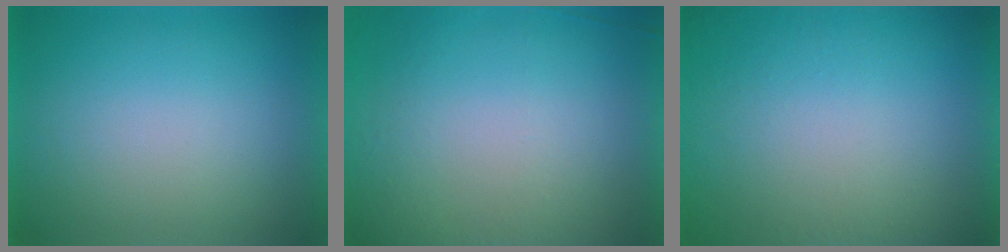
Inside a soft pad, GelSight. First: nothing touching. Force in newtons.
{"total": 5.5}
{"total": 4.7}